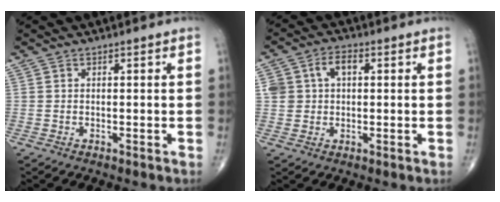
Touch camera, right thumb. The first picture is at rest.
{"total": 6.2, "force": [1.3, 4.4, 4.3], "torque": [-0.067, 0.015, 0.024]}